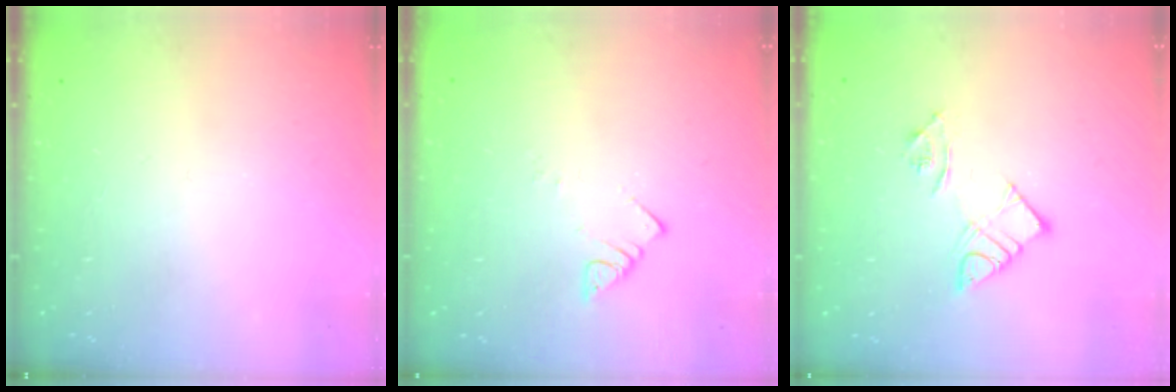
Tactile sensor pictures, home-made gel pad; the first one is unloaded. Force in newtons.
{"total": 3.4, "press": 3.4, "slide": 0.3}
{"total": 8.4, "press": 8.4, "slide": 0.6}